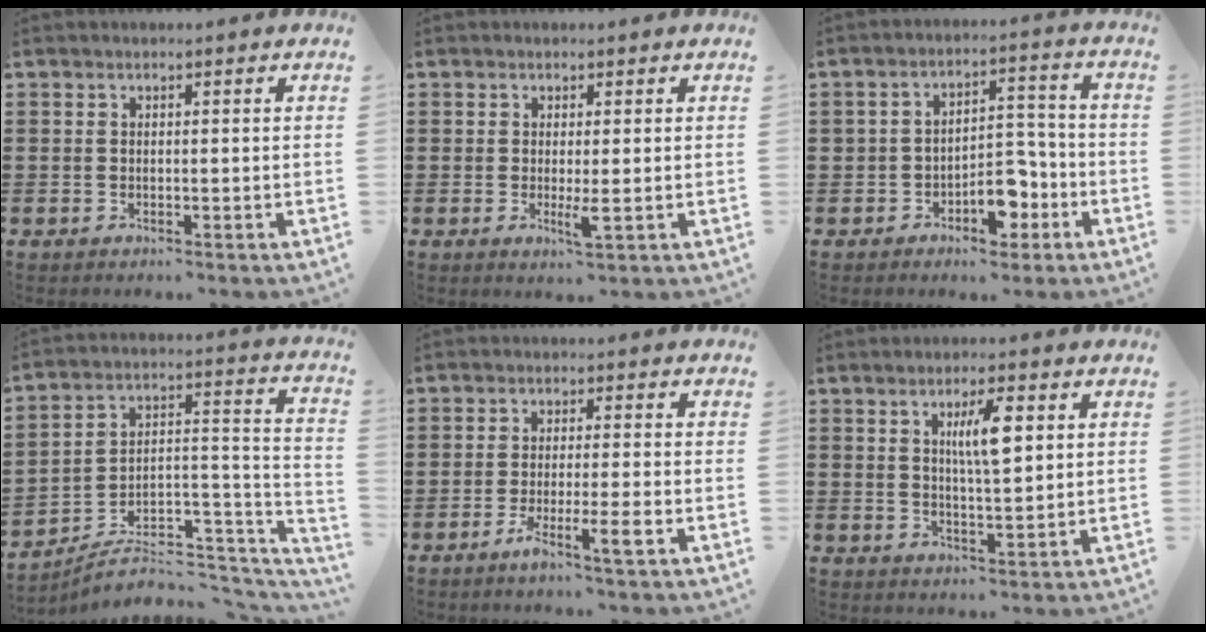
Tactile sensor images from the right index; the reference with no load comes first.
{"total": 2.4, "force": [-0.1, 0.5, 2.4], "torque": [-0.049, -0.004, -0.004]}
{"total": 6.4, "force": [-3.5, 3.6, 3.9], "torque": [-0.053, 0.020, -0.065]}
{"total": 5.1, "force": [-4.3, 1.9, 1.9], "torque": [-0.028, -0.003, -0.083]}
{"total": 5.1, "force": [-2.9, -0.2, 4.2], "torque": [-0.081, -0.019, -0.050]}
{"total": 5.9, "force": [1.9, 1.4, 5.4], "torque": [-0.104, 0.006, 0.026]}